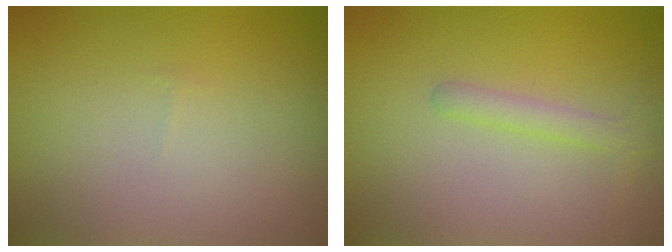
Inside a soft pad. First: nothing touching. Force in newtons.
{"total": 1.6, "press": 1.6, "slide": 0.1}